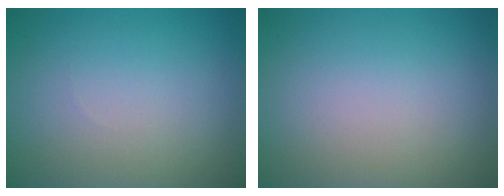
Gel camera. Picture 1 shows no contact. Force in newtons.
{"total": 0.0}